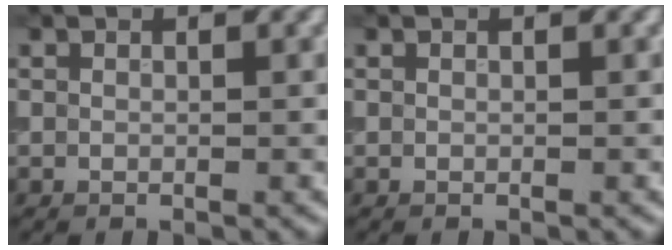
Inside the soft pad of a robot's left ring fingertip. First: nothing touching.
{"total": 0.0}